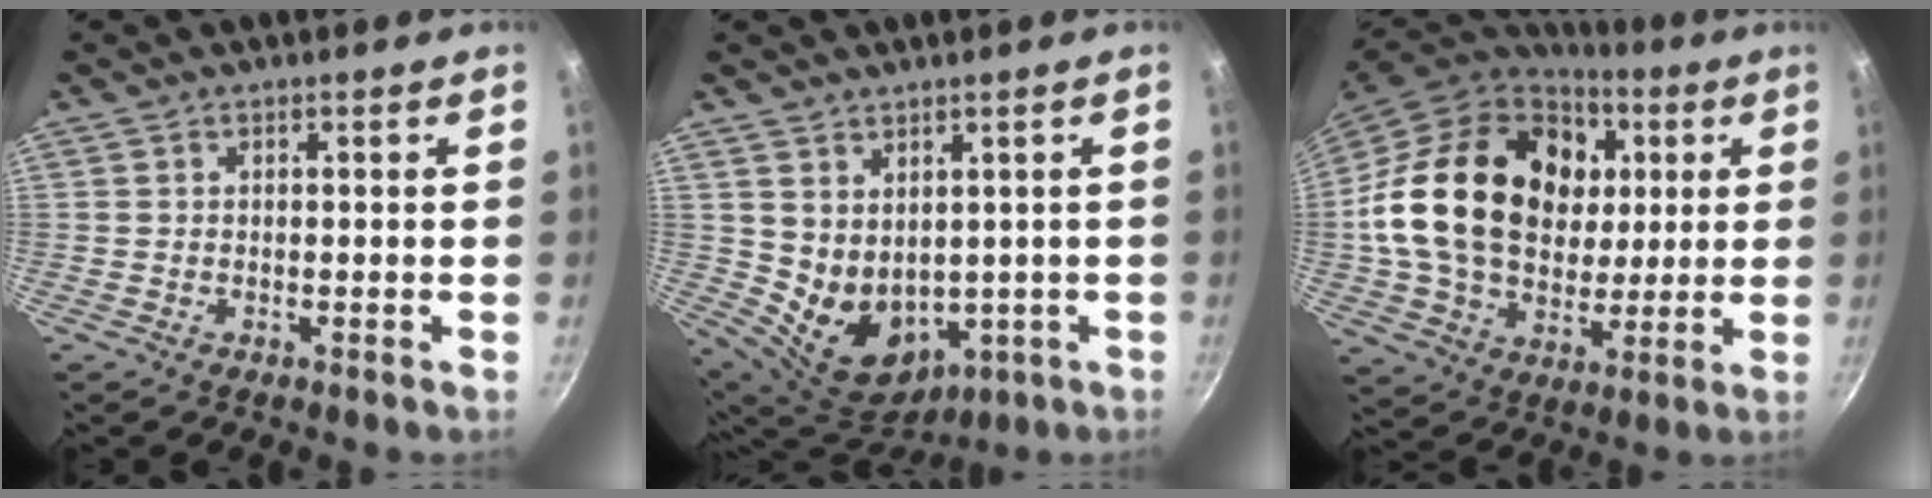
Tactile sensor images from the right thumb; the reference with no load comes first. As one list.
[{"total": 11.2, "force": [1.9, 8.4, 7.1], "torque": [-0.100, -0.032, 0.064]}, {"total": 27.4, "force": [5.1, 20.1, 17.8], "torque": [-0.294, 0.010, 0.093]}]